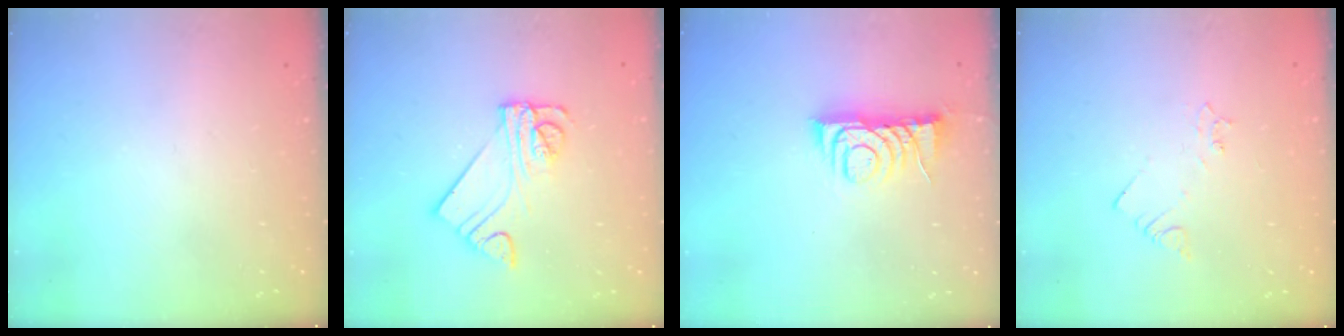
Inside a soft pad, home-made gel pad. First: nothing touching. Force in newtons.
{"total": 9.3, "press": 9.3, "slide": 0.9}
{"total": 8.0, "press": 7.9, "slide": 0.4}
{"total": 2.1, "press": 2.1, "slide": 0.3}